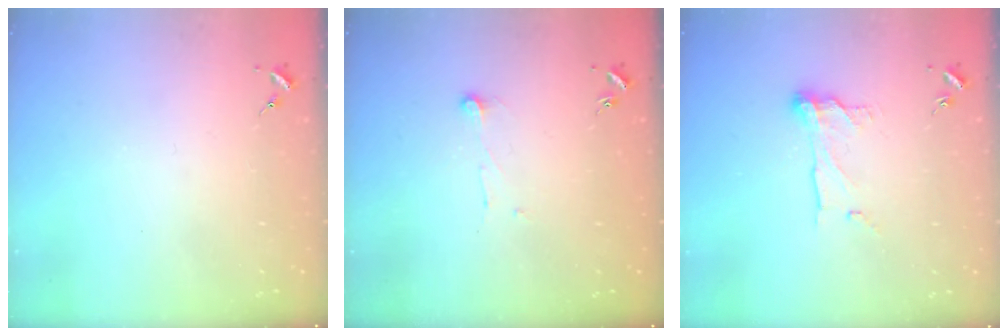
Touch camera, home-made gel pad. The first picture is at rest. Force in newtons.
{"total": 5.9, "press": 5.9, "slide": 0.4}
{"total": 9.8, "press": 9.8, "slide": 0.7}